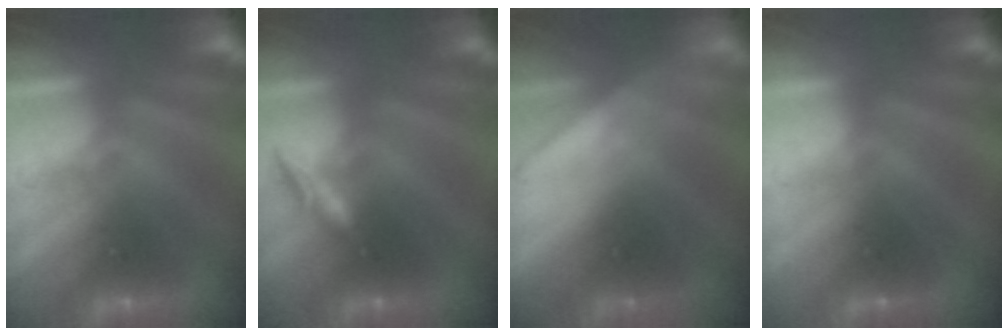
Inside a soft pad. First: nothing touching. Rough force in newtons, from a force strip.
{"total": 2.3}
{"total": 3.1}
{"total": 3.4}